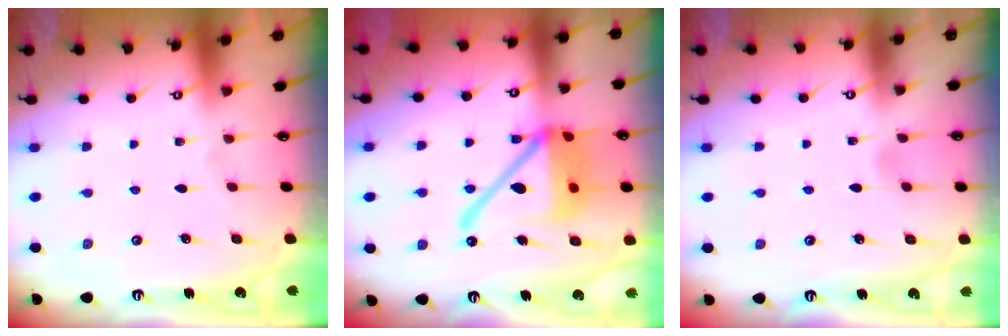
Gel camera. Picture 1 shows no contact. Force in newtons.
{"total": 19.4, "press": 19.3, "slide": 2.0}
{"total": 3.0, "press": 3.0, "slide": 0.4}